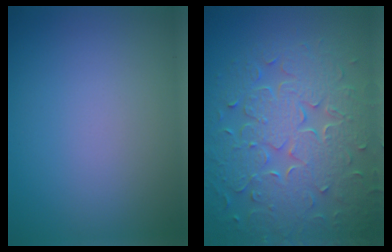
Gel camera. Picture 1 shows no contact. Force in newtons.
{"total": 8.9, "press": 6.5, "slide": 6.1}